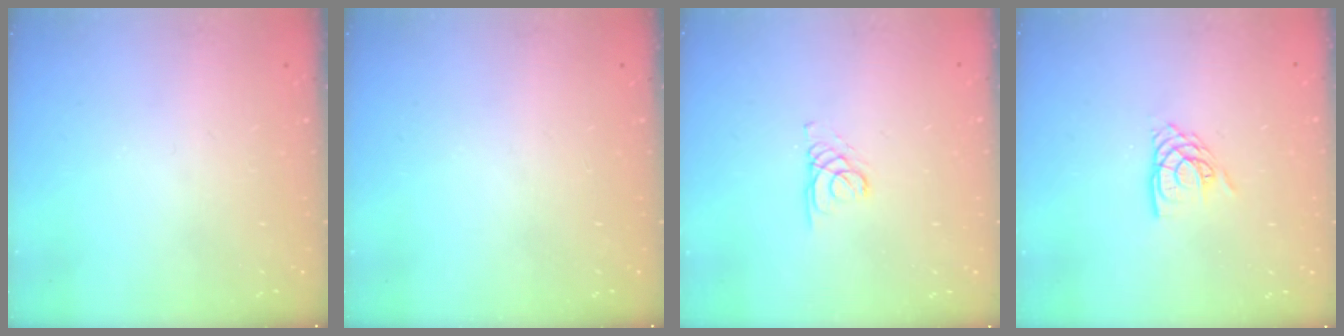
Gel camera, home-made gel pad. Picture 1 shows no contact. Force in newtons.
{"total": 0.0}
{"total": 1.7, "press": 1.7, "slide": 0.1}
{"total": 7.1, "press": 7.0, "slide": 0.5}